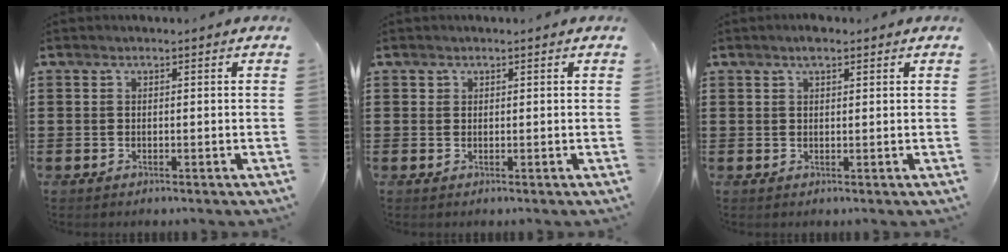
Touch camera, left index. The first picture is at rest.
{"total": 0.6, "force": [0.3, 0.5, 0.1], "torque": [-0.003, 0.004, 0.006]}
{"total": 2.2, "force": [1.6, 0.6, 1.4], "torque": [-0.029, 0.005, 0.028]}